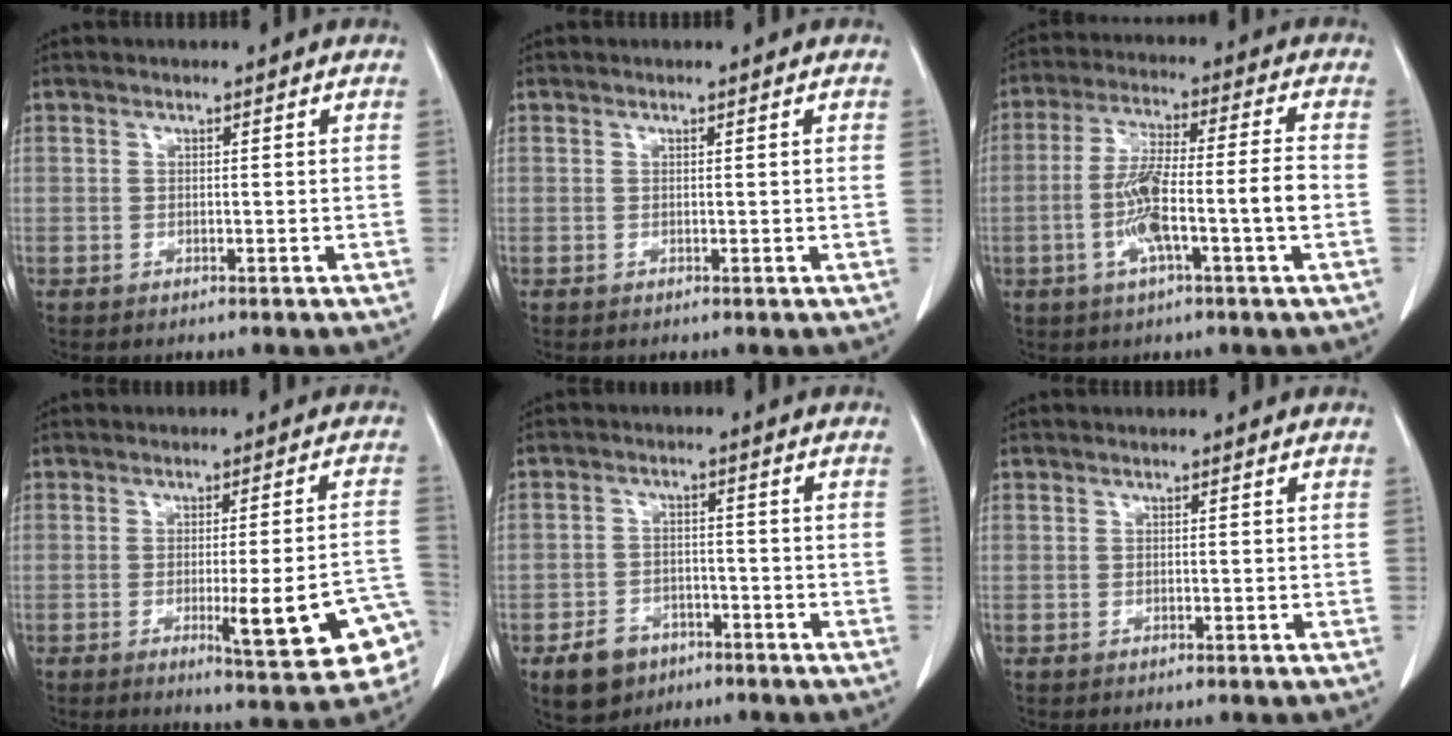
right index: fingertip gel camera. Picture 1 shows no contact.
{"total": 0.0}
{"total": 11.0, "force": [-2.8, 0.2, 10.6], "torque": [-0.203, 0.010, -0.054]}
{"total": 12.8, "force": [-4.6, 1.1, 11.9], "torque": [-0.110, 0.005, -0.050]}
{"total": 5.8, "force": [-3.5, 4.1, 1.9], "torque": [-0.039, 0.005, -0.051]}
{"total": 0.0}